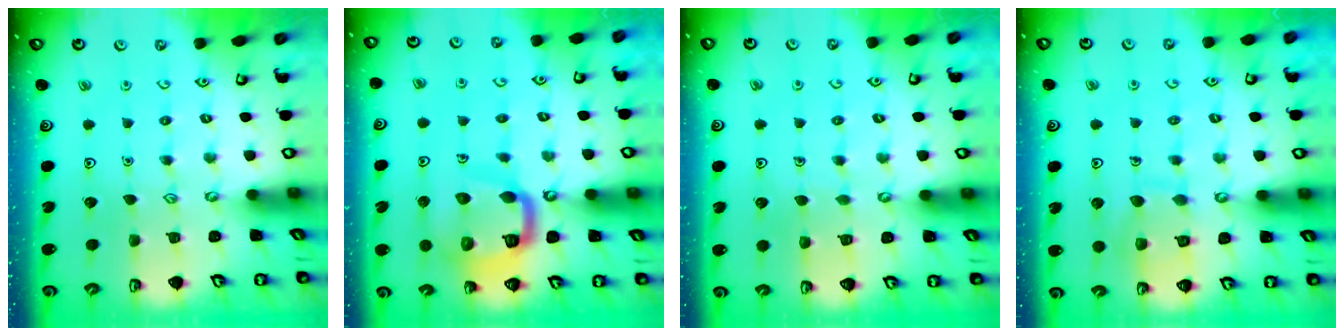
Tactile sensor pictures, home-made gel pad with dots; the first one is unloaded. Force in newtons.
{"total": 13.5, "press": 13.4, "slide": 1.5}
{"total": 3.9, "press": 3.9, "slide": 0.3}
{"total": 10.0, "press": 10.0, "slide": 0.8}